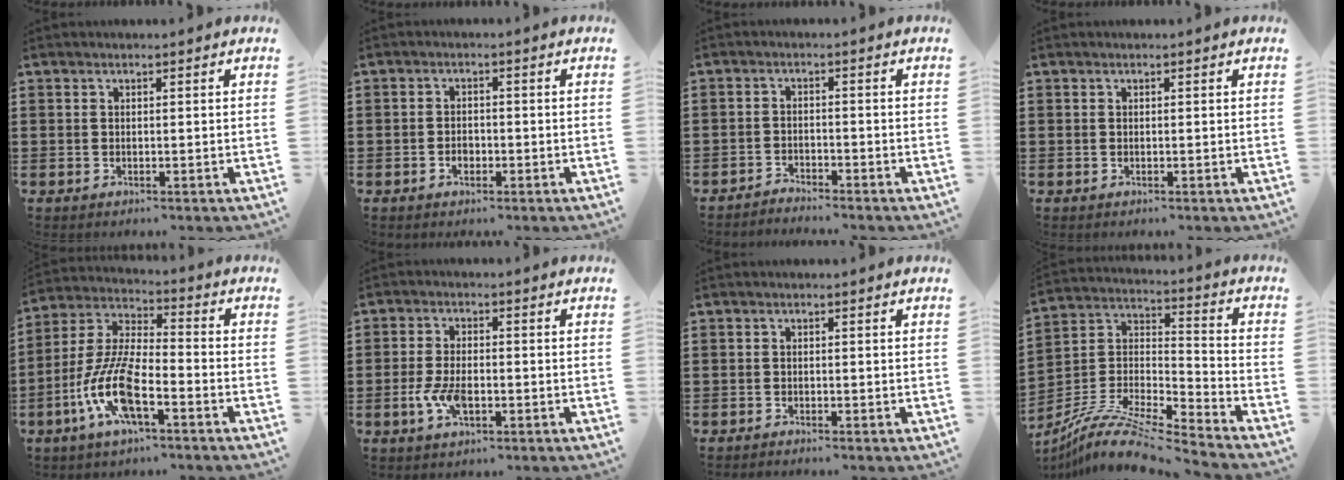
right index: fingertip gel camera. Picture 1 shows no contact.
{"total": 1.9, "force": [-0.9, 1.1, 1.2], "torque": [-0.026, 0.001, -0.017]}
{"total": 2.3, "force": [-2.3, 0.0, -0.3], "torque": [-0.002, 0.003, -0.051]}
{"total": 0.0}
{"total": 10.9, "force": [-4.8, 3.5, 9.1], "torque": [-0.220, -0.009, -0.096]}
{"total": 5.0, "force": [-1.6, 2.4, 4.1], "torque": [-0.097, -0.003, -0.033]}
{"total": 0.9, "force": [-0.9, -0.2, 0.0], "torque": [-0.002, -0.003, -0.018]}
{"total": 10.6, "force": [-9.3, 1.4, 4.9], "torque": [-0.105, 0.007, -0.189]}